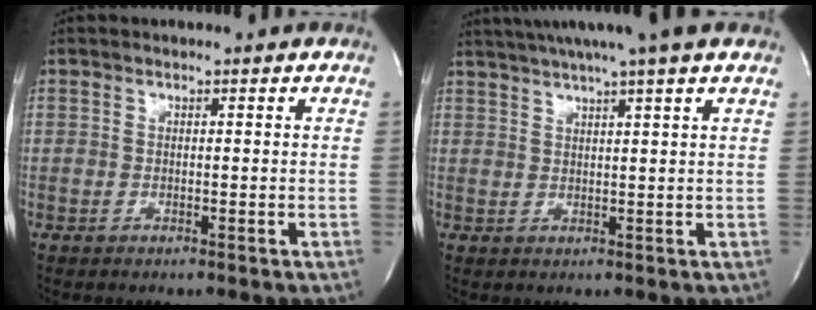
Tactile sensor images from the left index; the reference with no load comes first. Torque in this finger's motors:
{"motor_torque": [0.97, -0.99, 0.44, 0.18]}